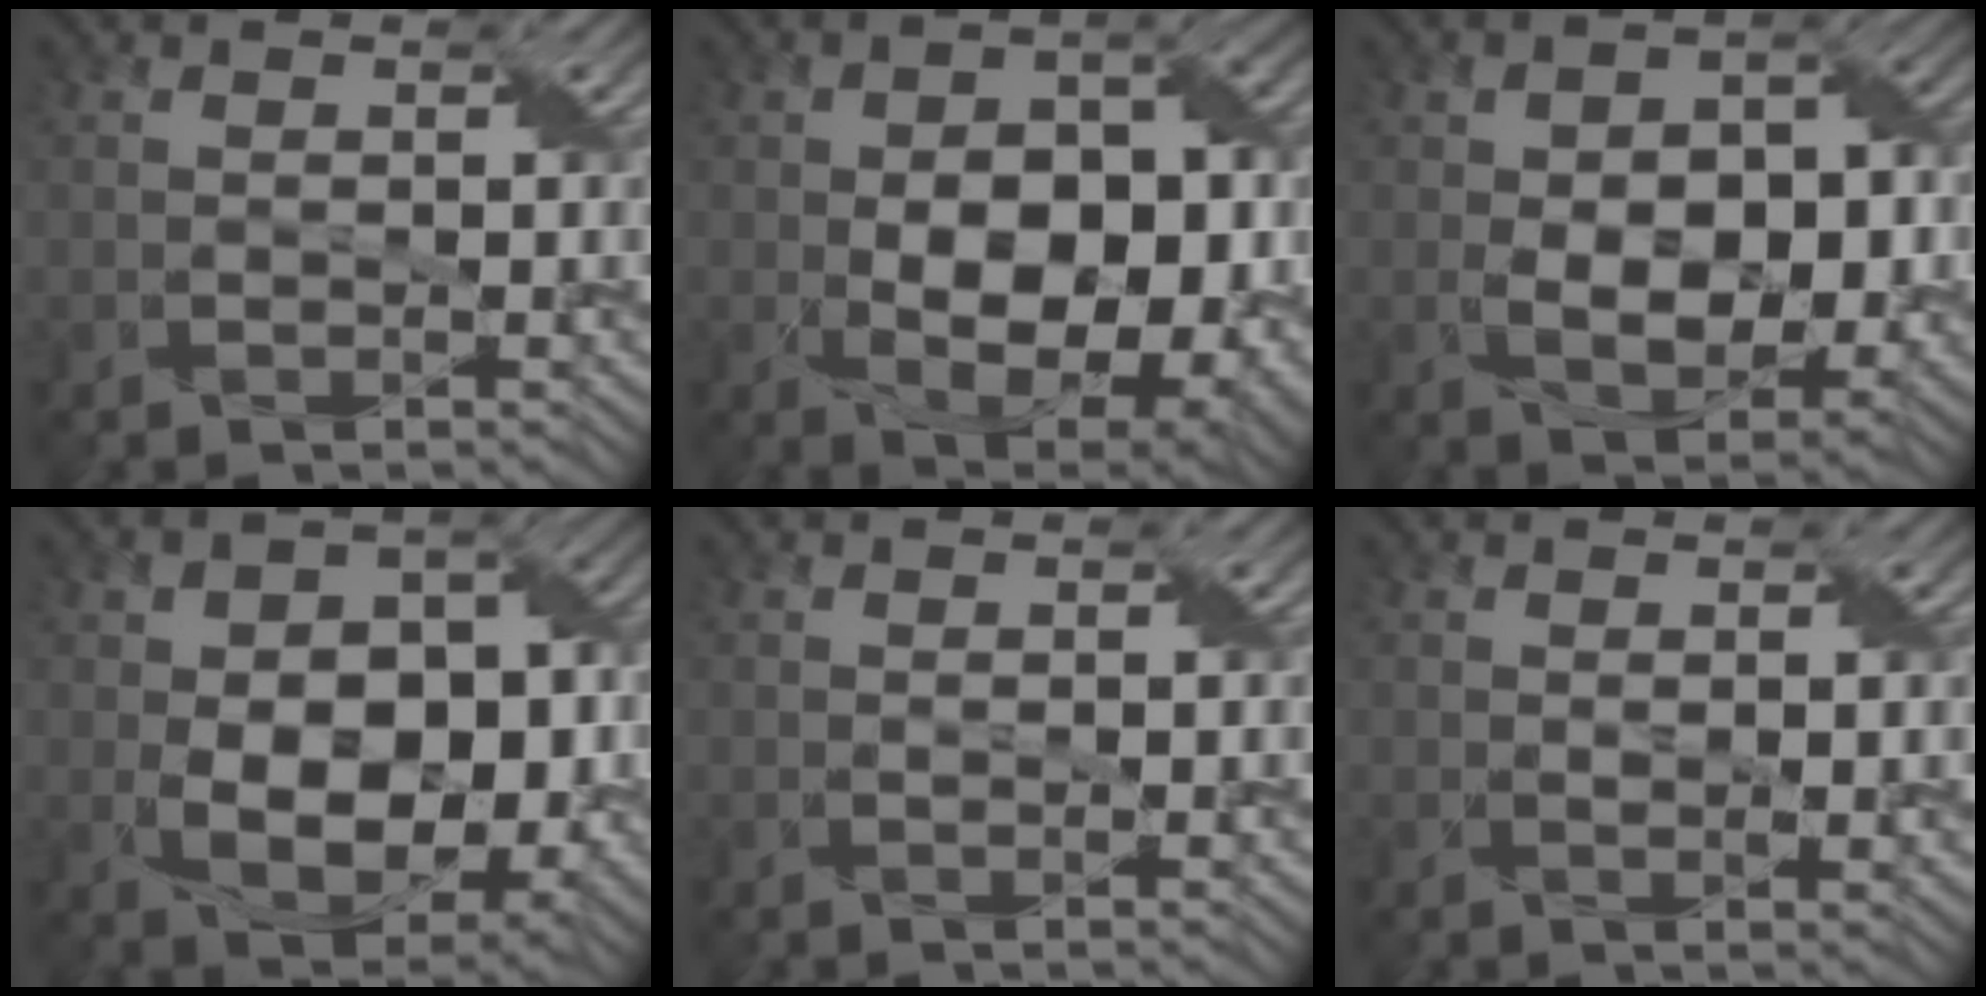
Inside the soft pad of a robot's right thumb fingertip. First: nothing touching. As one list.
[{"total": 13.5, "force": [-1.7, 8.3, 10.6], "torque": [-0.148, -0.015, -0.010]}, {"total": 9.3, "force": [-0.8, 6.0, 7.1], "torque": [-0.120, -0.006, -0.008]}, {"total": 12.4, "force": [-1.6, 8.3, 9.0], "torque": [-0.148, -0.011, -0.020]}, {"total": 1.1, "force": [0.4, 0.3, 1.0], "torque": [-0.019, -0.001, 0.010]}, {"total": 1.9, "force": [0.8, 0.4, 1.7], "torque": [-0.034, -0.002, 0.017]}]